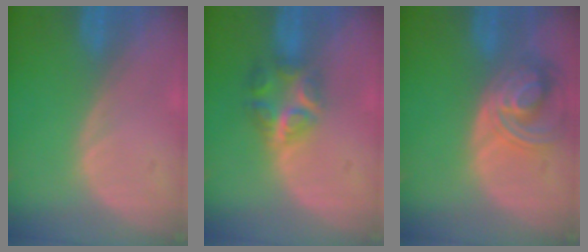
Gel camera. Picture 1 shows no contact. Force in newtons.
{"total": 5.8, "press": 5.6, "slide": 1.5}
{"total": 7.7, "press": 6.9, "slide": 3.5}